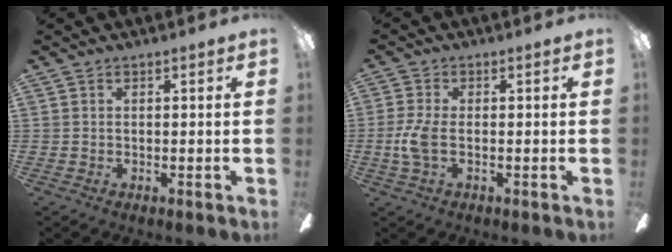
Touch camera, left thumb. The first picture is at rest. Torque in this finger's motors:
{"motor_torque": [-0.07, 0.11, 0.05, -0.03, 0.02]}